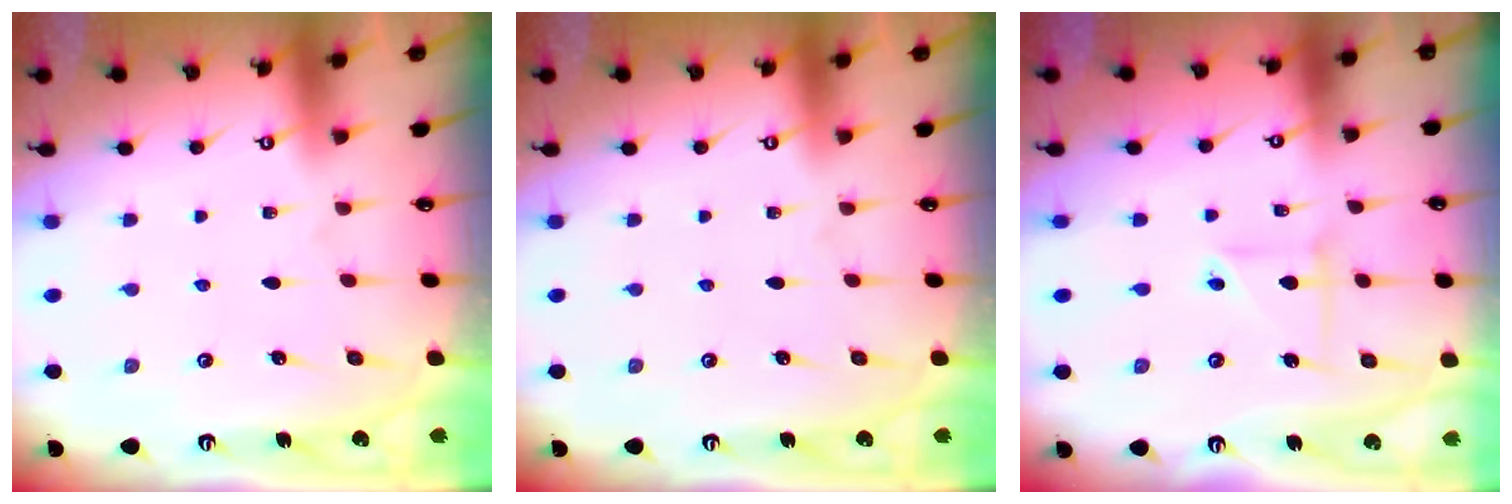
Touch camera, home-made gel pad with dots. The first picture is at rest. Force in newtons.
{"total": 0.0}
{"total": 3.3, "press": 3.2, "slide": 0.3}